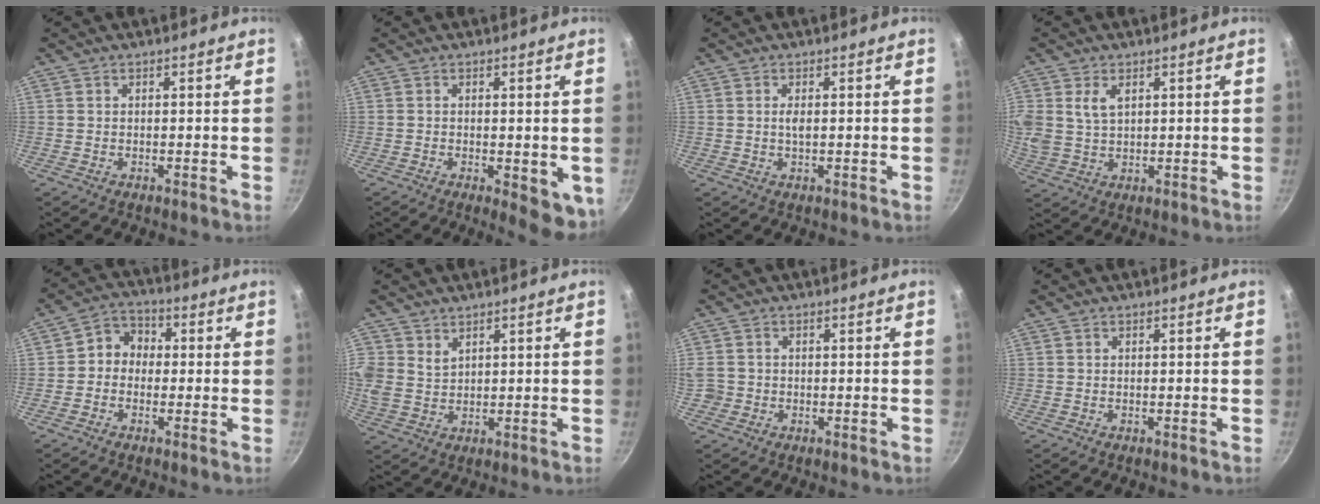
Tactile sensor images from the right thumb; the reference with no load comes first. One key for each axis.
{"total": 3.8, "fx": -1.3, "fy": 1.2, "fz": 3.4, "tx": -0.051, "ty": -0.009, "tz": -0.018}
{"total": 1.4, "fx": 0.2, "fy": 0.5, "fz": 1.3, "tx": -0.025, "ty": 0.000, "tz": 0.003}
{"total": 7.0, "fx": 2.6, "fy": 4.6, "fz": 4.6, "tx": -0.092, "ty": 0.000, "tz": 0.054}
{"total": 5.8, "fx": -0.3, "fy": 5.0, "fz": 2.8, "tx": -0.018, "ty": 0.019, "tz": -0.024}
{"total": 6.6, "fx": 3.4, "fy": 4.8, "fz": 2.8, "tx": -0.056, "ty": 0.003, "tz": 0.076}
{"total": 2.6, "fx": -0.6, "fy": 2.4, "fz": 0.8, "tx": -0.011, "ty": 0.004, "tz": -0.012}
{"total": 0.0}